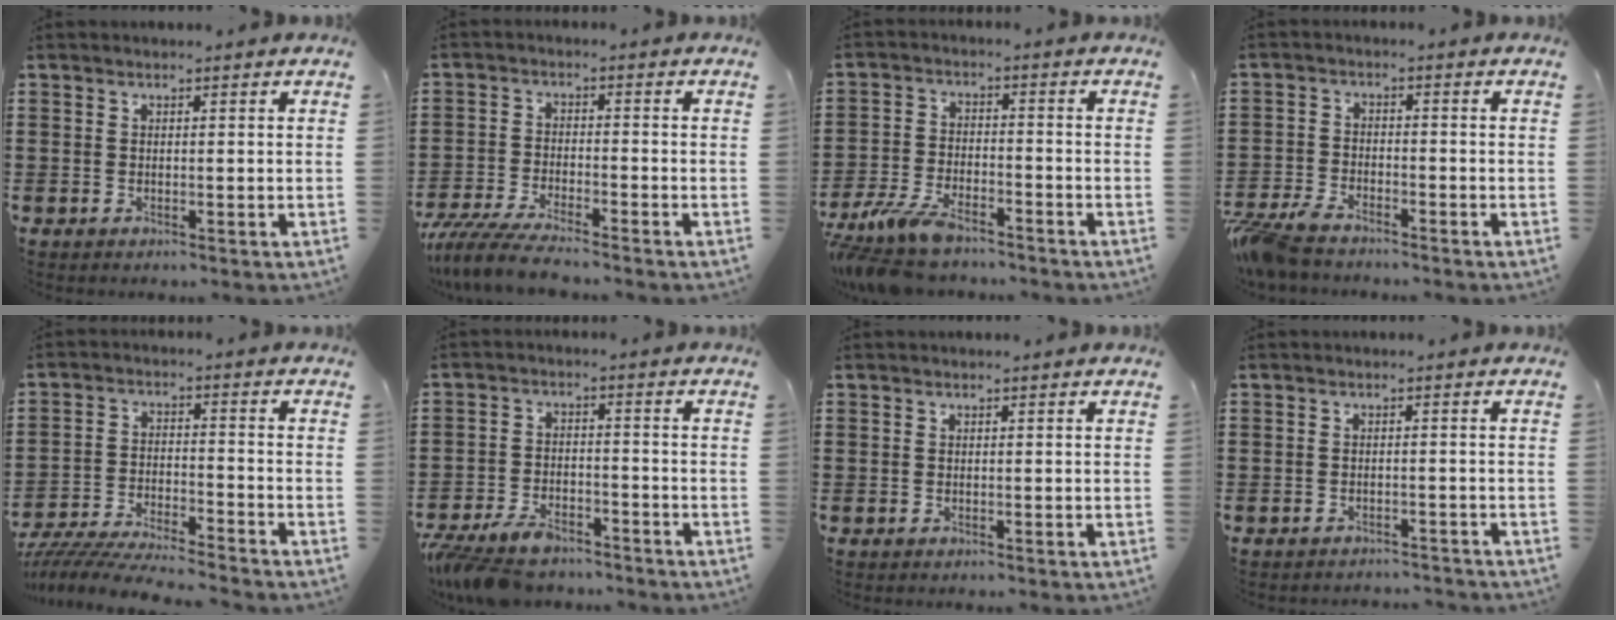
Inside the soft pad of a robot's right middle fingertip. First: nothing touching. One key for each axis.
{"total": 5.5, "fx": -5.1, "fy": 0.2, "fz": 2.1, "tx": -0.061, "ty": -0.015, "tz": -0.103}
{"total": 7.3, "fx": -6.2, "fy": 1.9, "fz": 3.4, "tx": -0.084, "ty": 0.001, "tz": -0.120}
{"total": 4.6, "fx": -4.3, "fy": 0.8, "fz": 1.5, "tx": -0.060, "ty": -0.009, "tz": -0.095}
{"total": 6.3, "fx": -6.1, "fy": 0.1, "fz": 1.5, "tx": -0.040, "ty": -0.006, "tz": -0.123}
{"total": 6.3, "fx": -5.6, "fy": 1.7, "fz": 2.4, "tx": -0.063, "ty": 0.000, "tz": -0.112}
{"total": 0.0}
{"total": 1.5, "fx": -1.5, "fy": 0.1, "fz": 0.1, "tx": -0.006, "ty": 0.001, "tz": -0.032}